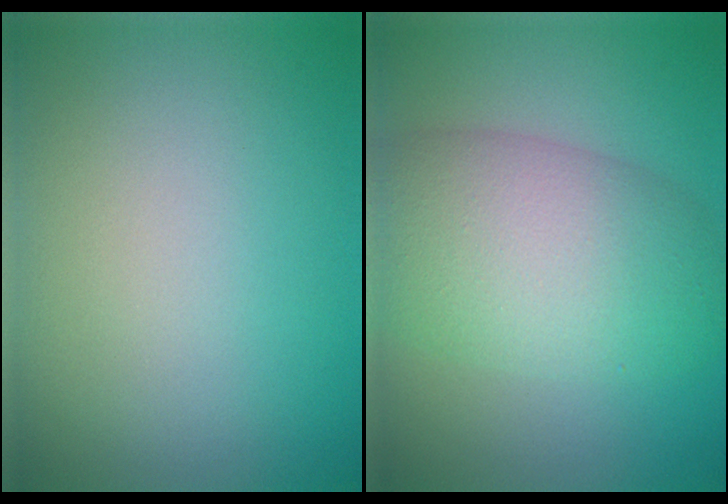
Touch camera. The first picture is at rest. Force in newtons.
{"total": 8.6, "press": 8.6, "slide": 0.3}